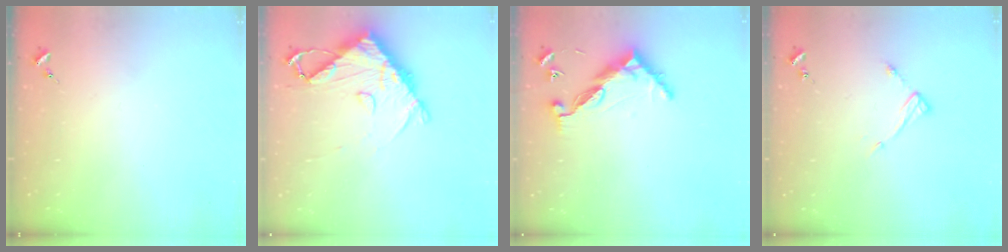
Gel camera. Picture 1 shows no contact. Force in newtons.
{"total": 11.0, "press": 10.9, "slide": 1.4}
{"total": 9.0, "press": 9.0, "slide": 0.8}
{"total": 7.9, "press": 7.9, "slide": 0.3}